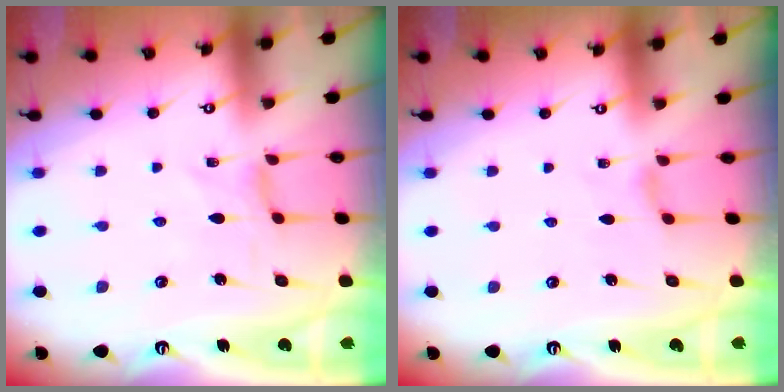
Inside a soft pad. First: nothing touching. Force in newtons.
{"total": 1.9, "press": 1.9, "slide": 0.4}